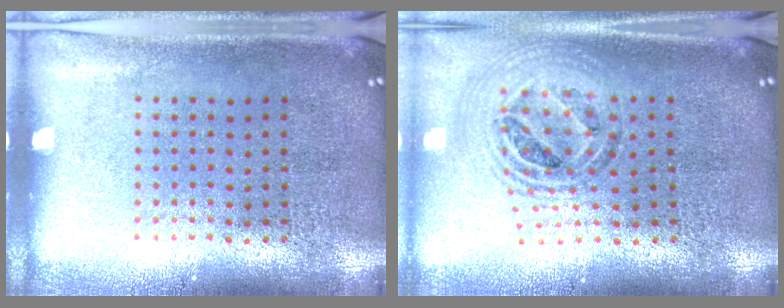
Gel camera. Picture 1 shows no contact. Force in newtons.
{"total": 1.2, "press": 1.1, "slide": 0.4}